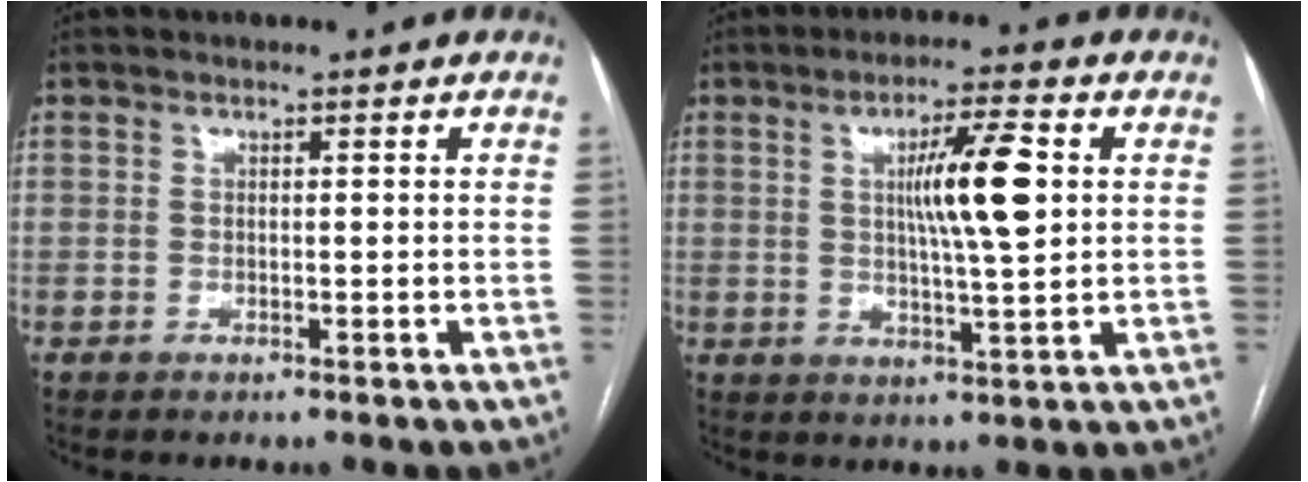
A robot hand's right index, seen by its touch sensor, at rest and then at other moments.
{"total": 9.1, "force": [1.8, 0.6, 8.9], "torque": [-0.150, 0.002, 0.031]}